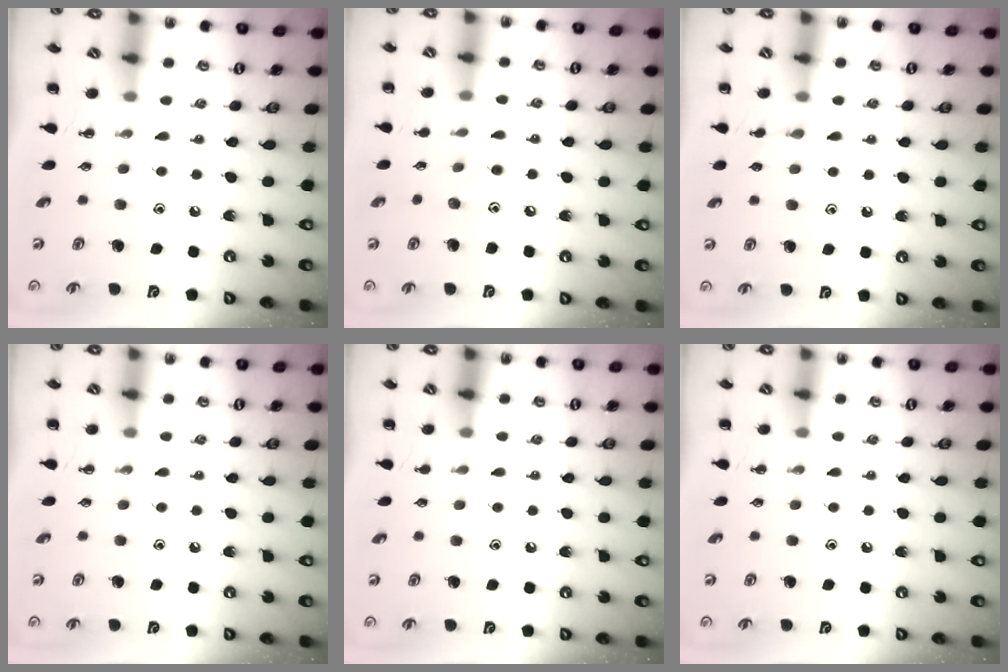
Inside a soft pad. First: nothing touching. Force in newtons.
{"total": 6.5, "press": 6.3, "slide": 1.8}
{"total": 4.1, "press": 3.9, "slide": 1.4}
{"total": 0.0}
{"total": 0.0}
{"total": 0.0}